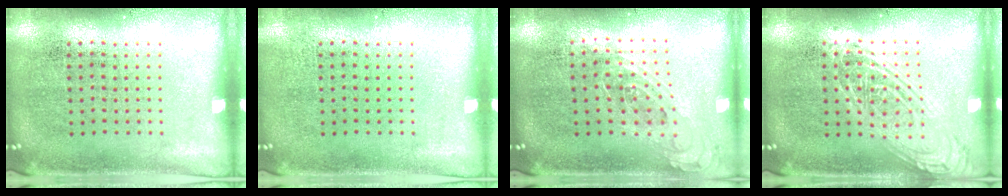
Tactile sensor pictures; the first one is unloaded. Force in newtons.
{"total": 0.0}
{"total": 0.8, "press": 0.8, "slide": 0.3}
{"total": 2.1, "press": 2.1, "slide": 0.1}